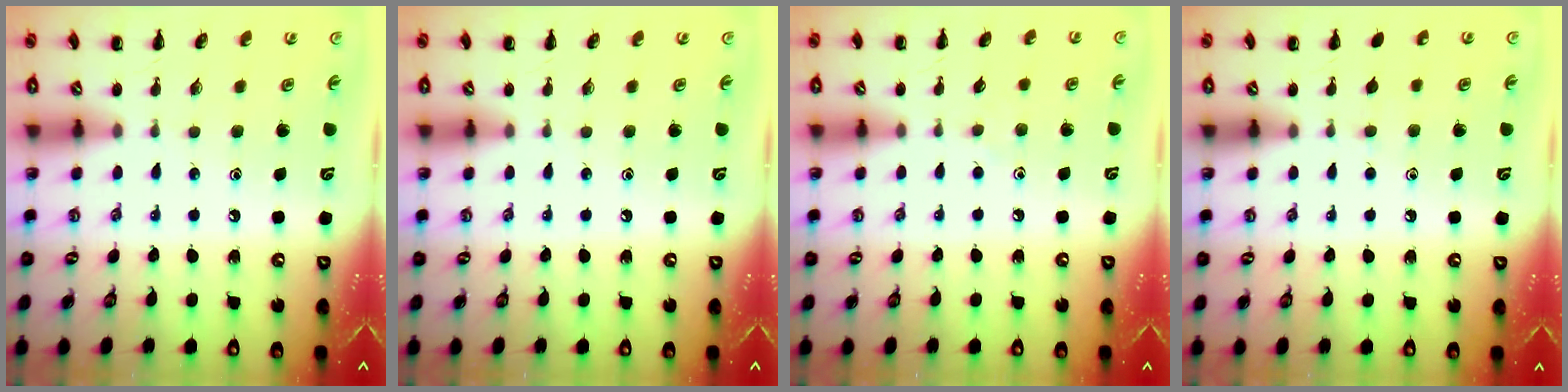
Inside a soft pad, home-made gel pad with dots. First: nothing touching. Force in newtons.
{"total": 0.0}
{"total": 3.2, "press": 3.0, "slide": 1.2}
{"total": 2.8, "press": 2.5, "slide": 1.3}